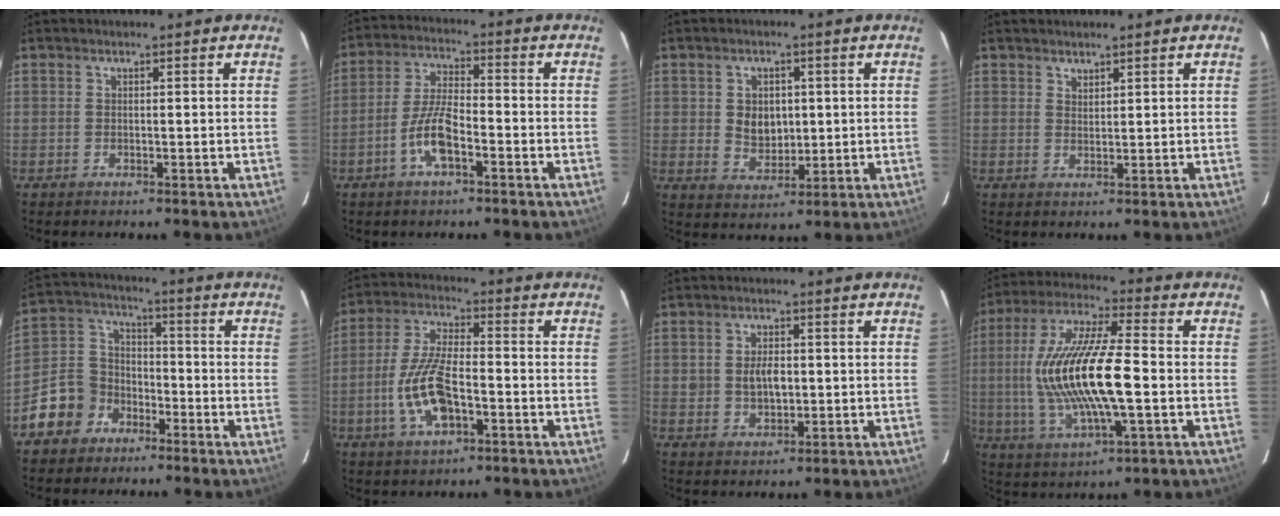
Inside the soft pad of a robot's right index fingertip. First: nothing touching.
{"total": 7.8, "force": [-3.6, 2.4, 6.5], "torque": [-0.135, 0.006, -0.066]}
{"total": 6.1, "force": [0.6, 4.8, 3.7], "torque": [-0.063, 0.004, 0.020]}
{"total": 1.5, "force": [1.3, 0.7, 0.3], "torque": [-0.002, 0.001, 0.024]}
{"total": 10.0, "force": [-5.8, 7.9, 1.9], "torque": [-0.058, 0.043, -0.101]}
{"total": 11.8, "force": [-3.7, 4.6, 10.2], "torque": [-0.213, 0.000, -0.067]}
{"total": 5.1, "force": [0.3, 3.5, 3.8], "torque": [-0.067, 0.003, 0.012]}
{"total": 18.9, "force": [-1.3, 5.2, 18.1], "torque": [-0.358, 0.001, -0.022]}